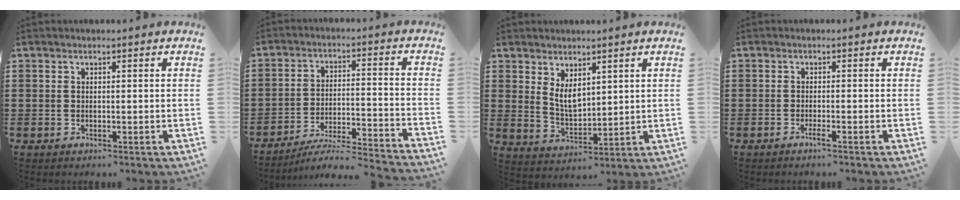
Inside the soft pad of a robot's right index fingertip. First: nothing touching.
{"total": 4.9, "force": [-4.5, -0.3, 1.8], "torque": [-0.040, -0.020, -0.095]}
{"total": 4.8, "force": [2.6, 2.5, 3.1], "torque": [-0.060, -0.005, 0.047]}
{"total": 1.2, "force": [-0.9, 0.1, 0.8], "torque": [-0.015, -0.003, -0.015]}